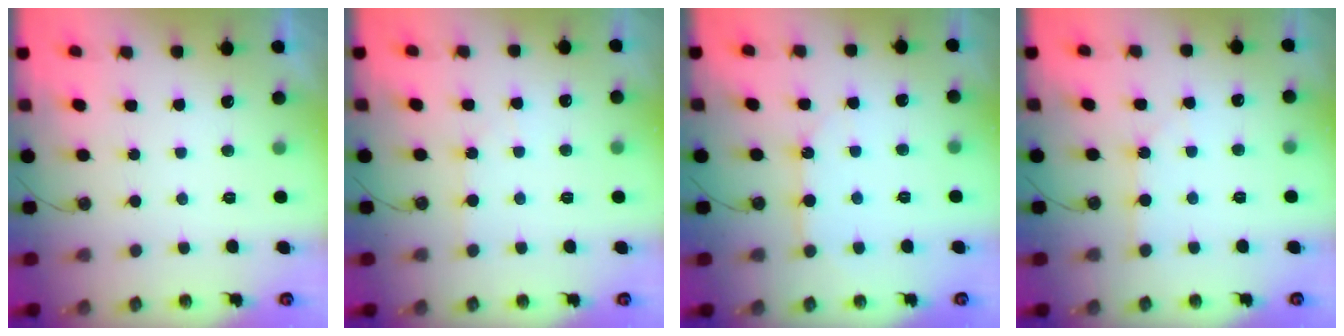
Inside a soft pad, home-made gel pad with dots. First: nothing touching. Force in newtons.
{"total": 3.0, "press": 3.0, "slide": 0.4}
{"total": 8.0, "press": 8.0, "slide": 0.7}
{"total": 1.7, "press": 1.6, "slide": 0.3}